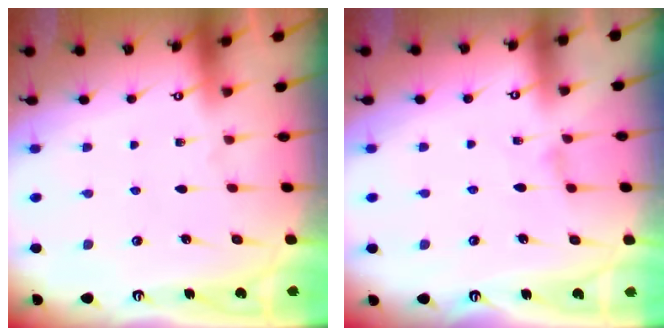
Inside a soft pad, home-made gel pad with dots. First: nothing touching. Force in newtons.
{"total": 0.8, "press": 0.7, "slide": 0.3}